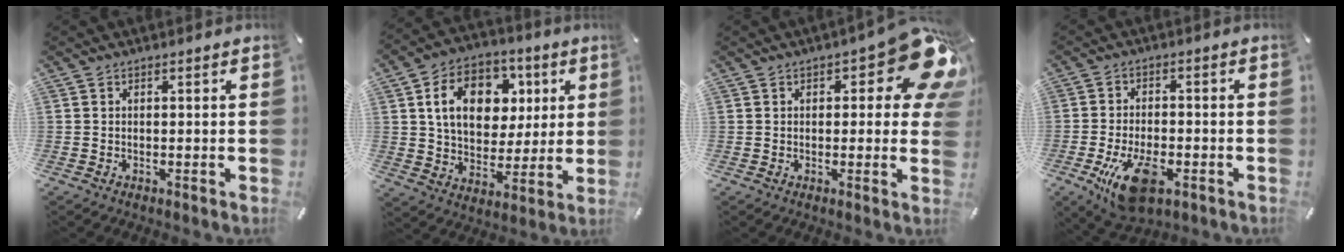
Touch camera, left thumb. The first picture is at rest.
{"total": 15.3, "force": [4.8, 11.7, 8.6], "torque": [-0.140, 0.003, 0.091]}
{"total": 13.8, "force": [6.1, 5.4, 11.2], "torque": [-0.135, -0.047, 0.101]}
{"total": 11.9, "force": [-4.8, 6.3, 8.9], "torque": [-0.174, 0.000, -0.088]}